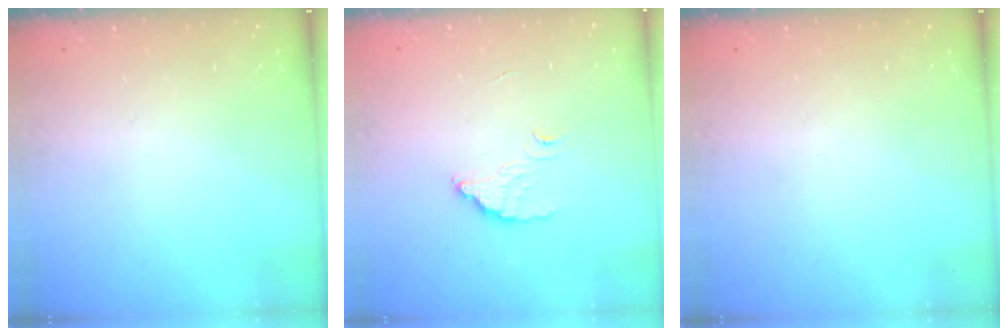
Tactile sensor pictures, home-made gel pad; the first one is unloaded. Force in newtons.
{"total": 2.9, "press": 2.9, "slide": 0.3}
{"total": 0.0}